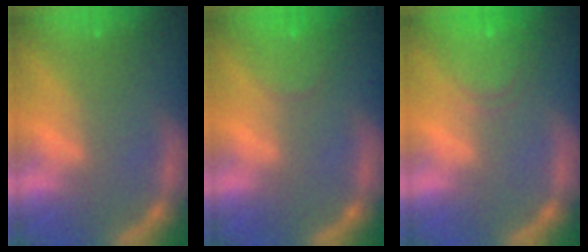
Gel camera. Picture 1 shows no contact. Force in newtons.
{"total": 2.4}
{"total": 4.6}